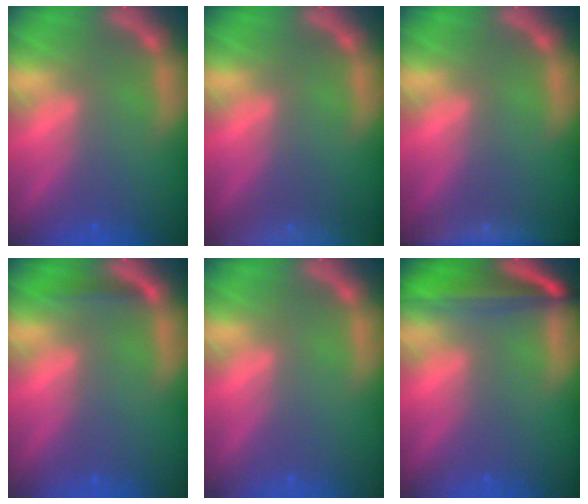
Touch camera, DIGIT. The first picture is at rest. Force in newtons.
{"total": 10.0}
{"total": 6.5}
{"total": 1.4}
{"total": 0.0}
{"total": 7.1}